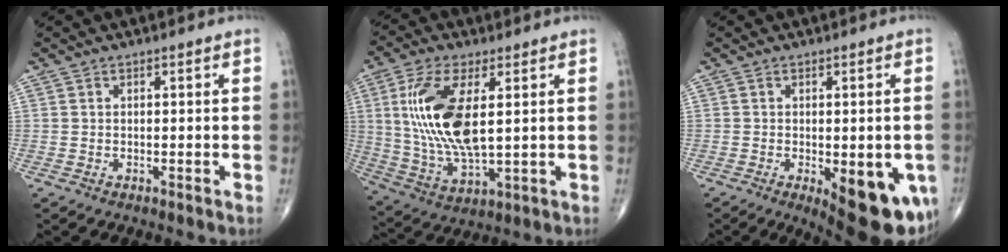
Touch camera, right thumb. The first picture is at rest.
{"total": 16.1, "force": [3.0, 6.6, 14.4], "torque": [-0.302, -0.016, 0.065]}
{"total": 14.9, "force": [-4.9, 5.7, 12.9], "torque": [-0.120, -0.009, -0.047]}